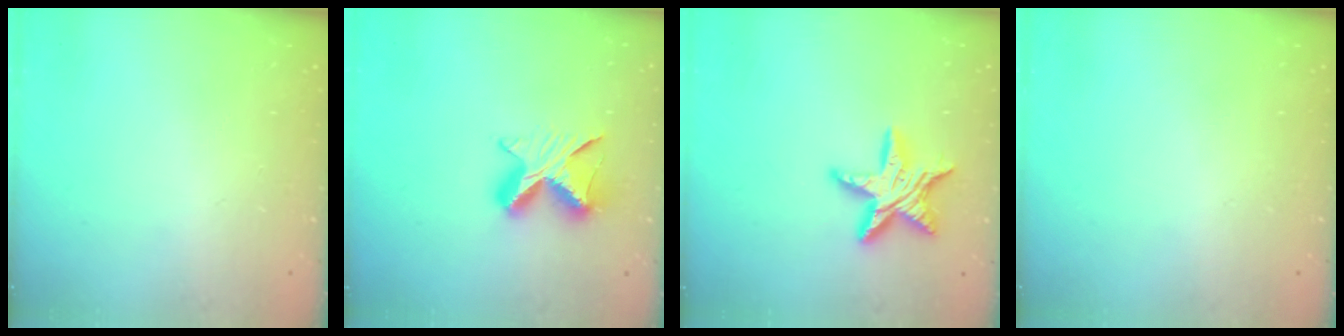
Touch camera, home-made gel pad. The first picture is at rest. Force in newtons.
{"total": 9.2, "press": 9.1, "slide": 1.0}
{"total": 13.1, "press": 13.1, "slide": 0.9}
{"total": 0.0}